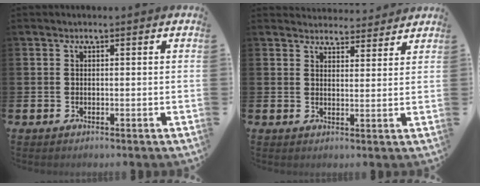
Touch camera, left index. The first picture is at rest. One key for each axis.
{"total": 3.8, "fx": 3.7, "fy": 0.7, "fz": -0.3, "tx": -0.002, "ty": -0.020, "tz": 0.068}